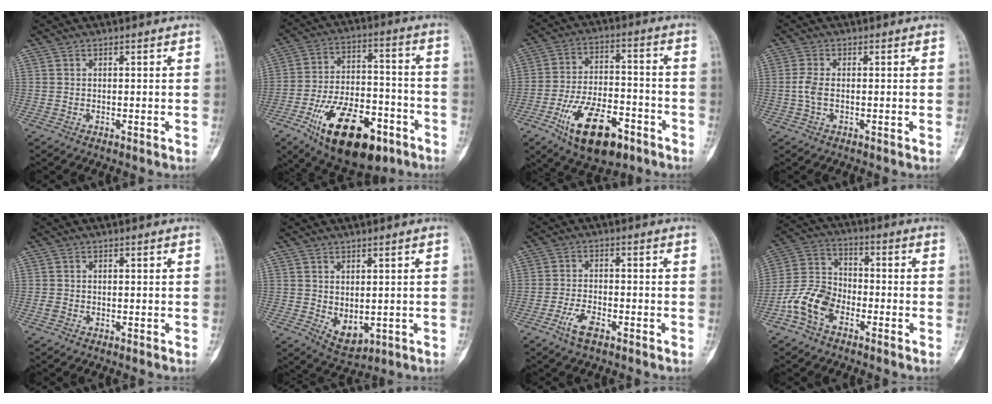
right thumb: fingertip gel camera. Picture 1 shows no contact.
{"total": 22.2, "force": [-11.5, 11.1, 15.4], "torque": [-0.252, 0.062, -0.178]}
{"total": 16.9, "force": [-8.8, 8.2, 11.9], "torque": [-0.185, 0.050, -0.137]}
{"total": 2.9, "force": [-0.3, 1.4, 2.5], "torque": [-0.064, 0.005, -0.010]}
{"total": 1.0, "force": [-0.3, 0.8, 0.4], "torque": [-0.010, 0.002, -0.006]}
{"total": 5.4, "force": [-0.4, 3.4, 4.1], "torque": [-0.050, -0.005, 0.018]}
{"total": 4.9, "force": [-2.9, 2.1, 3.3], "torque": [-0.071, 0.014, -0.051]}
{"total": 10.3, "force": [-5.1, 6.7, 6.0], "torque": [-0.112, 0.041, -0.107]}